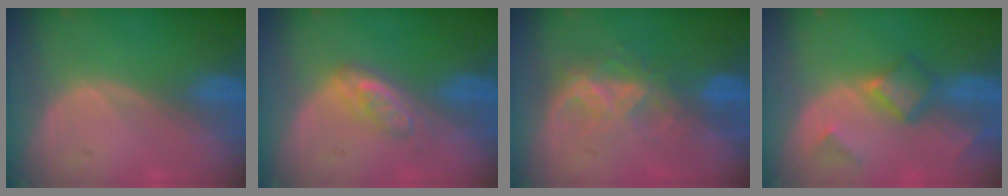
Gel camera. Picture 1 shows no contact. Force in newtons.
{"total": 4.6, "press": 4.4, "slide": 1.3}
{"total": 6.8, "press": 6.0, "slide": 3.2}
{"total": 5.5, "press": 5.0, "slide": 2.2}